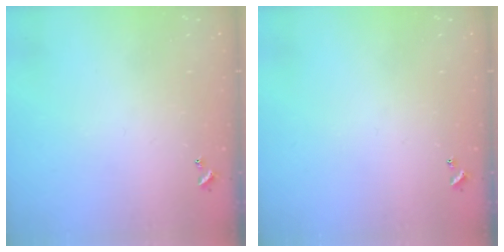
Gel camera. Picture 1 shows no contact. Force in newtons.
{"total": 0.0}